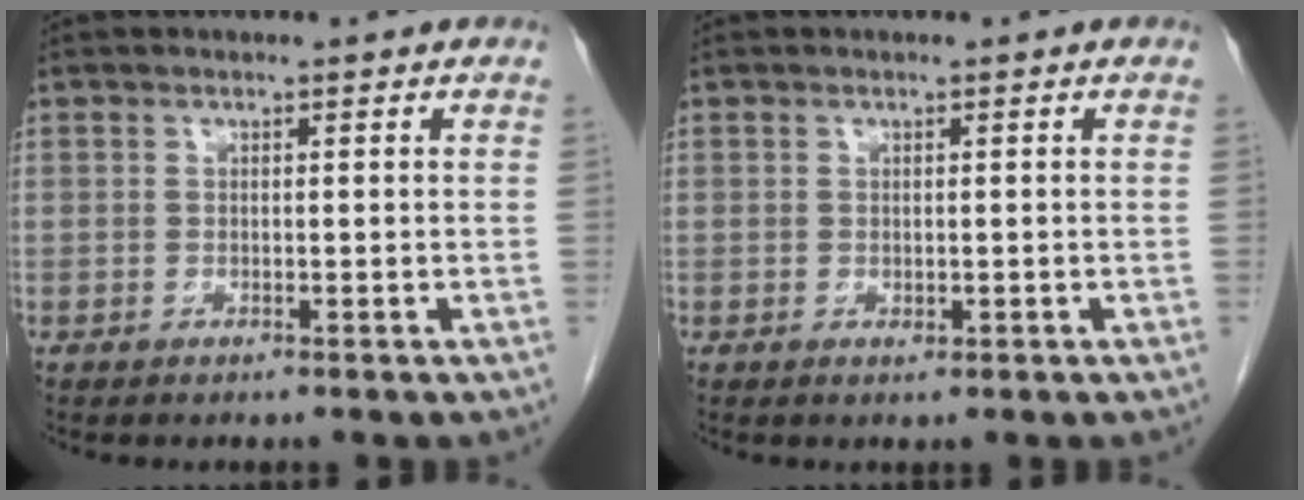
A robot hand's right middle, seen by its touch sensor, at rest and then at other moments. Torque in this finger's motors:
{"motor_torque": [-0.02, 0.16, 0.01, -0.01]}